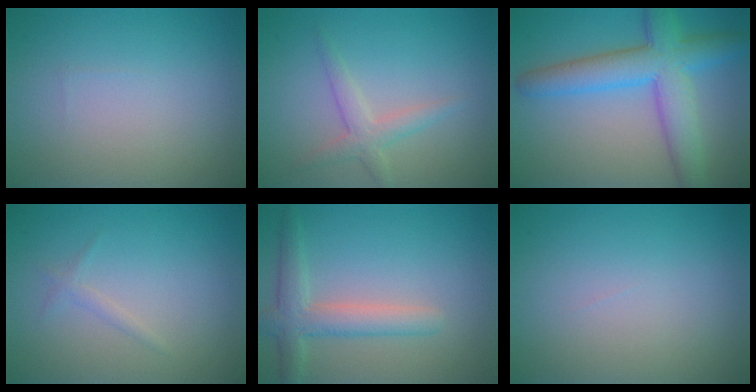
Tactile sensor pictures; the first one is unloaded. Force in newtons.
{"total": 2.2, "press": 2.2, "slide": 0.1}
{"total": 7.2, "press": 7.2, "slide": 0.2}
{"total": 0.8, "press": 0.8, "slide": 0.1}
{"total": 3.6, "press": 3.6, "slide": 0.3}
{"total": 0.0}